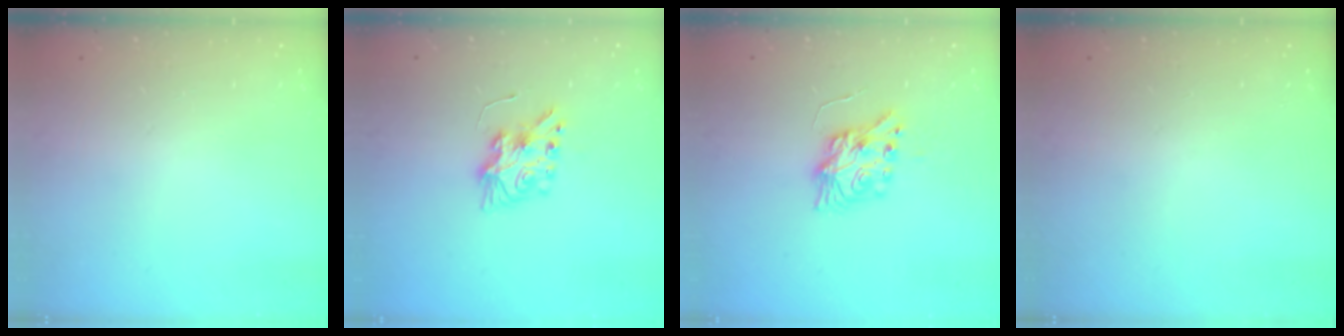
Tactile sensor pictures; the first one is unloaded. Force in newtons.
{"total": 7.7, "press": 7.7, "slide": 0.3}
{"total": 8.1, "press": 8.1, "slide": 0.2}
{"total": 0.0}